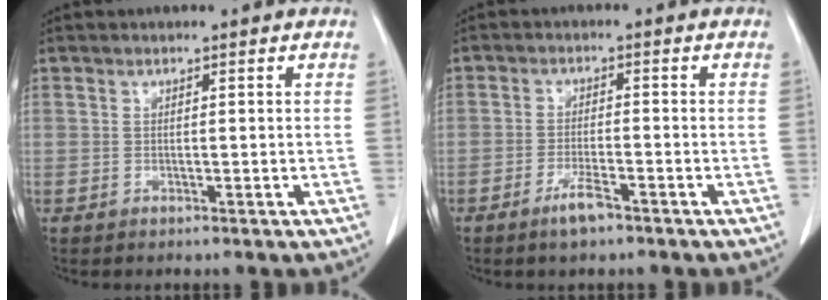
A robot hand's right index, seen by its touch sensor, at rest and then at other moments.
{"total": 3.7, "force": [-2.5, 0.6, 2.6], "torque": [-0.054, -0.004, -0.043]}